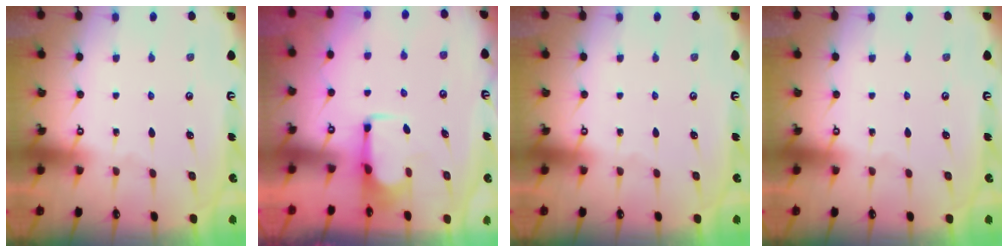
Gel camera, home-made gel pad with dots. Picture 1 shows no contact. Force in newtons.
{"total": 1.8, "press": 1.5, "slide": 0.9}
{"total": 0.0}
{"total": 0.0}